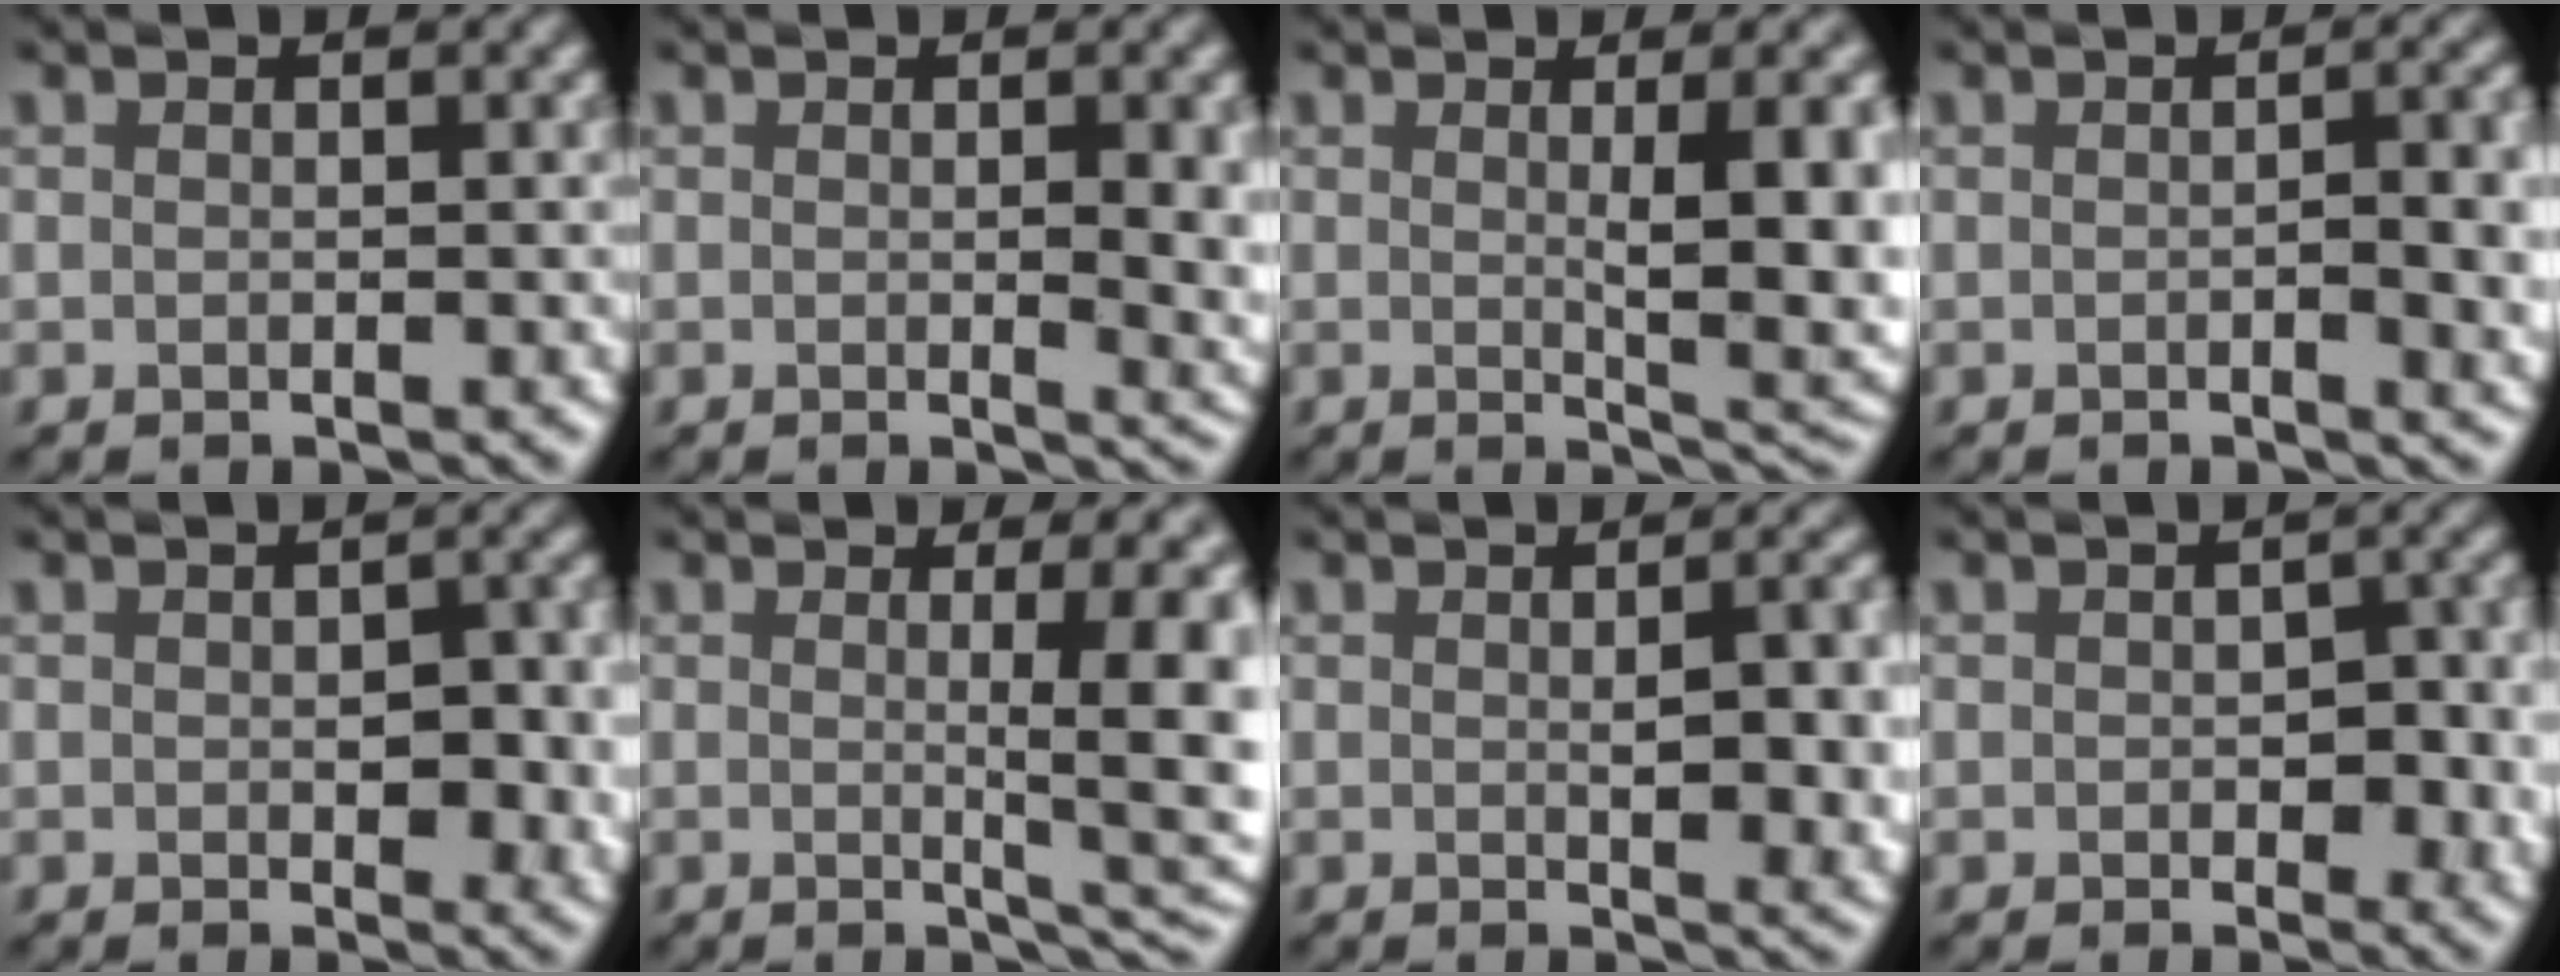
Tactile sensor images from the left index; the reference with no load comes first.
{"total": 4.1, "force": [0.1, 1.1, 3.9], "torque": [-0.048, -0.006, 0.004]}
{"total": 7.2, "force": [0.6, 2.0, 6.9], "torque": [-0.085, -0.009, 0.017]}
{"total": 4.2, "force": [-0.4, 1.2, 4.0], "torque": [-0.052, -0.004, -0.004]}
{"total": 4.3, "force": [-0.2, 2.3, 3.7], "torque": [-0.042, -0.007, 0.001]}
{"total": 7.5, "force": [0.6, 2.0, 7.2], "torque": [-0.069, -0.006, 0.011]}
{"total": 6.3, "force": [0.0, 2.1, 5.9], "torque": [-0.063, -0.007, 0.010]}
{"total": 3.3, "force": [-0.2, 2.0, 2.6], "torque": [-0.033, -0.008, -0.003]}